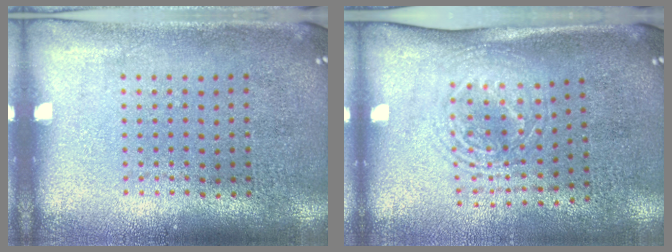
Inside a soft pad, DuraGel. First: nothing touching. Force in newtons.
{"total": 1.7, "press": 1.3, "slide": 1.0}